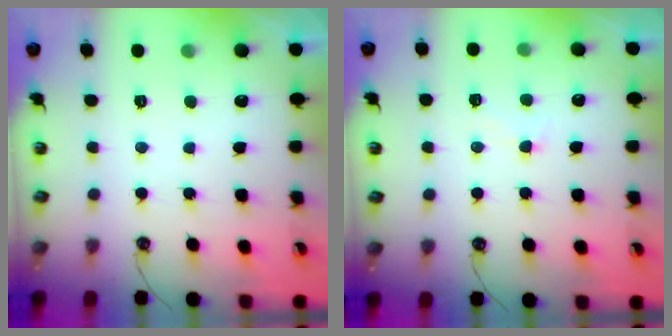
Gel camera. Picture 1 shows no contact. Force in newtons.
{"total": 0.8, "press": 0.4, "slide": 0.6}